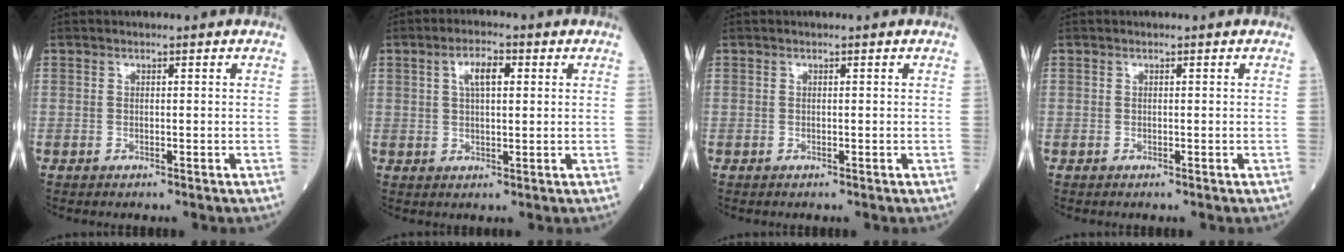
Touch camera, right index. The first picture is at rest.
{"total": 4.4, "force": [1.5, 1.6, 3.8], "torque": [-0.074, 0.009, 0.026]}
{"total": 0.0}
{"total": 0.0}